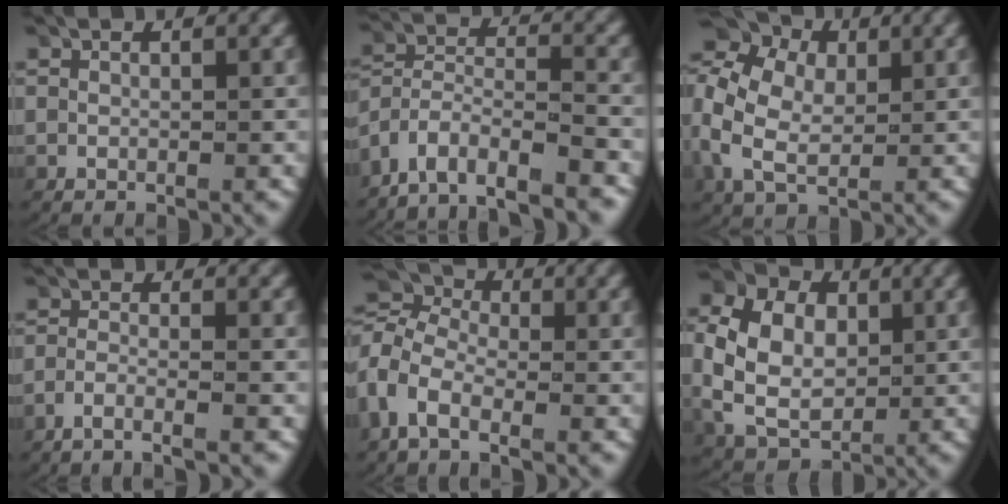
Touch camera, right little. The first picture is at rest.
{"total": 8.6, "force": [-5.6, 5.7, 3.4], "torque": [-0.092, -0.042, -0.094]}
{"total": 10.2, "force": [2.5, 8.2, 5.5], "torque": [-0.129, 0.000, 0.031]}
{"total": 3.5, "force": [-2.9, 0.0, 1.8], "torque": [-0.044, -0.009, -0.047]}
{"total": 7.8, "force": [1.0, 6.6, 4.2], "torque": [-0.098, 0.001, -0.002]}
{"total": 10.1, "force": [0.6, 8.3, 5.8], "torque": [-0.143, -0.019, 0.014]}